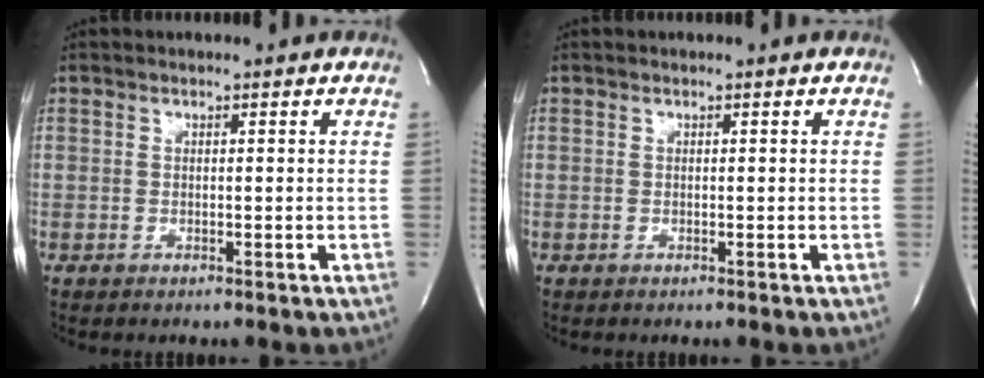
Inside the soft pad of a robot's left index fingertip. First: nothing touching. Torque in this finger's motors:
{"motor_torque": [0.00, 0.00, 0.00, -0.01]}